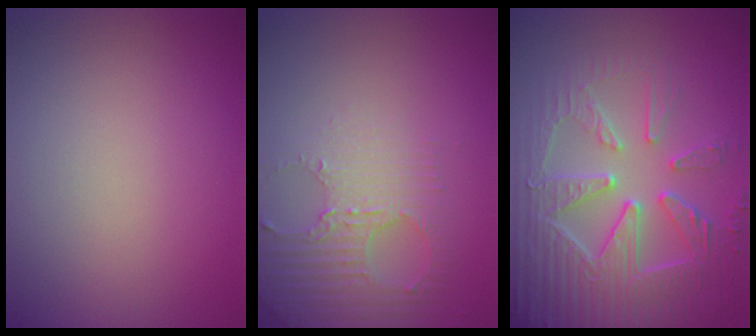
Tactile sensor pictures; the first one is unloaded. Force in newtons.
{"total": 2.8, "press": 2.7, "slide": 0.9}
{"total": 8.0, "press": 6.3, "slide": 4.9}